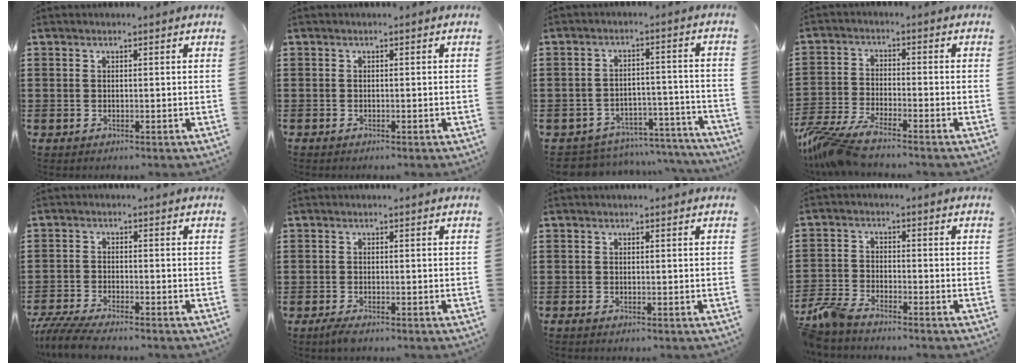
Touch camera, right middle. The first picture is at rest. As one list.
[{"total": 0.0}, {"total": 5.6, "force": [-5.4, 1.0, 0.4], "torque": [-0.007, 0.015, -0.108]}, {"total": 6.4, "force": [-5.7, 0.4, 3.0], "torque": [-0.087, -0.019, -0.116]}, {"total": 4.9, "force": [-4.6, 0.3, 1.9], "torque": [-0.059, -0.018, -0.094]}, {"total": 1.3, "force": [-1.1, 0.2, 0.7], "torque": [-0.021, -0.006, -0.022]}, {"total": 0.0}, {"total": 4.8, "force": [-4.3, 0.9, 1.8], "torque": [-0.066, -0.010, -0.093]}]